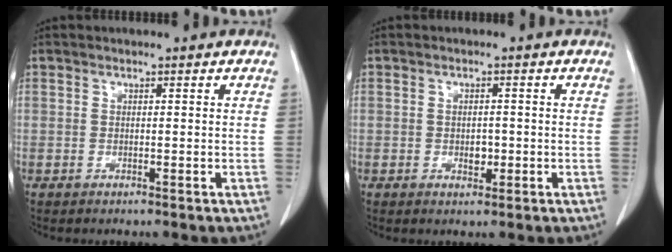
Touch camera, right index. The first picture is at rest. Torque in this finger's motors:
{"motor_torque": [0.24, 0.16, 0.06, 0.01]}